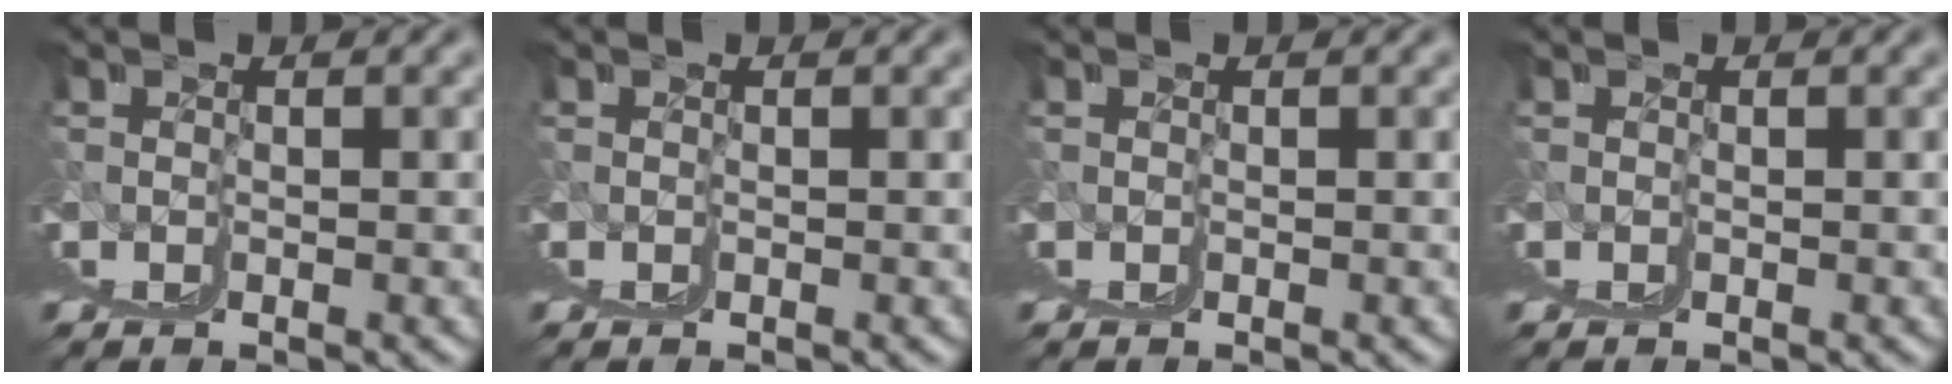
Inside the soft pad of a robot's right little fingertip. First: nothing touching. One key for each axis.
{"total": 0.0}
{"total": 0.0}
{"total": 0.0}